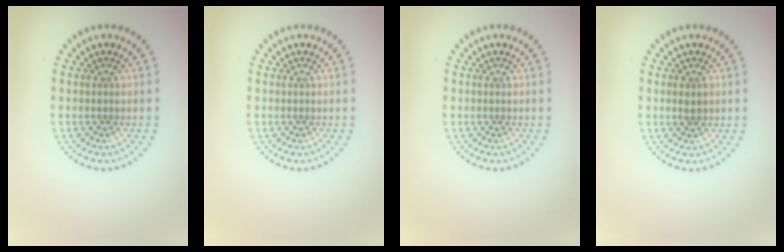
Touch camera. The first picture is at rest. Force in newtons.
{"total": 0.0}
{"total": 0.0}
{"total": 1.2, "press": 1.2, "slide": 0.1}